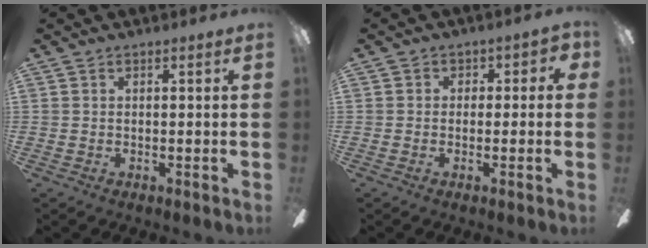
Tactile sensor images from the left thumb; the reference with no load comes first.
{"total": 2.9, "force": [-1.2, 2.3, 1.2], "torque": [-0.011, 0.014, -0.026]}